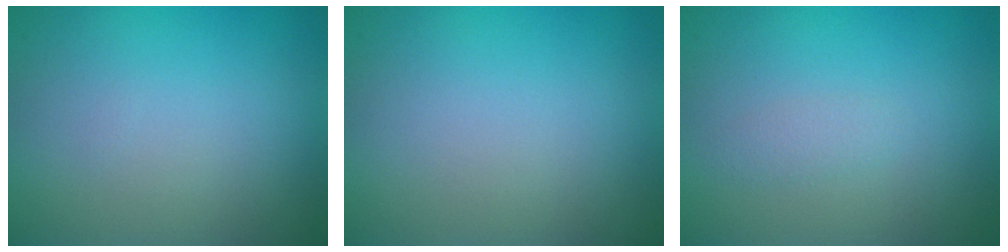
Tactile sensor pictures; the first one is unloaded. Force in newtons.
{"total": 0.0}
{"total": 0.9, "press": 0.9, "slide": 0.0}